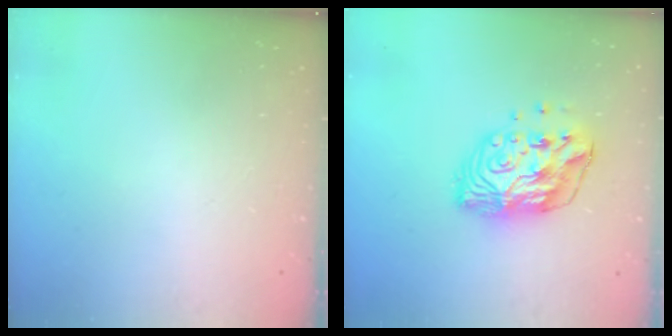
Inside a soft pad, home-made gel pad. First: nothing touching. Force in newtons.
{"total": 13.2, "press": 13.2, "slide": 1.1}